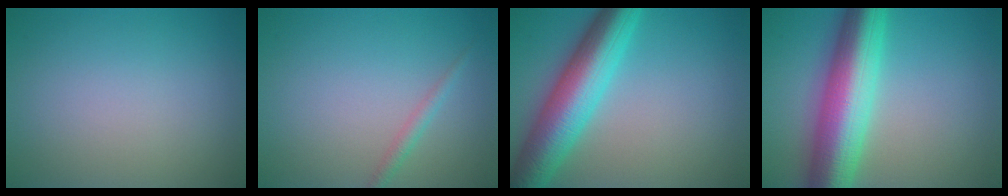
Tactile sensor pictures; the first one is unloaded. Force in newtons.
{"total": 1.2, "press": 1.2, "slide": 0.1}
{"total": 8.8, "press": 8.8, "slide": 0.0}
{"total": 10.5, "press": 10.5, "slide": 0.1}